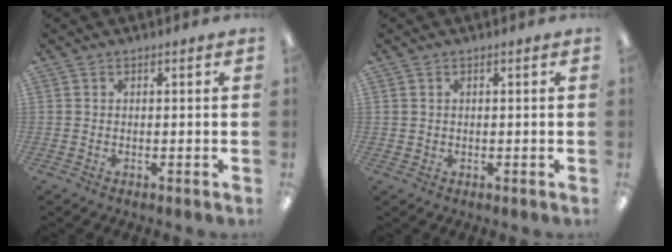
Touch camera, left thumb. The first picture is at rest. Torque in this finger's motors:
{"motor_torque": [-0.22, -0.15, -0.19, -0.19, -0.01]}